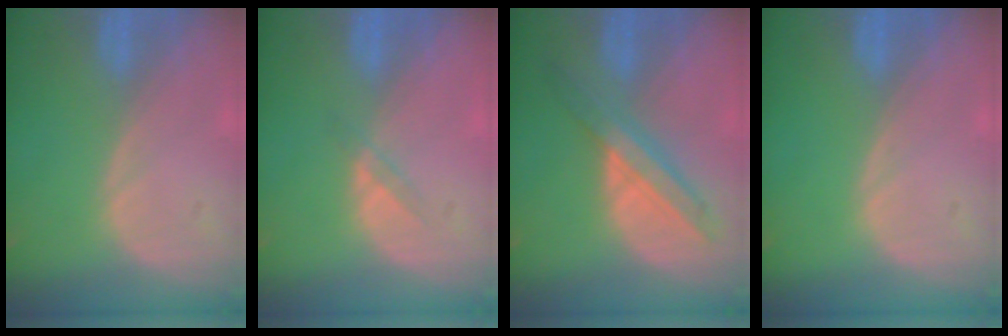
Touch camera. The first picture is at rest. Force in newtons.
{"total": 1.8, "press": 1.4, "slide": 1.0}
{"total": 6.3, "press": 6.3, "slide": 0.3}
{"total": 0.0}